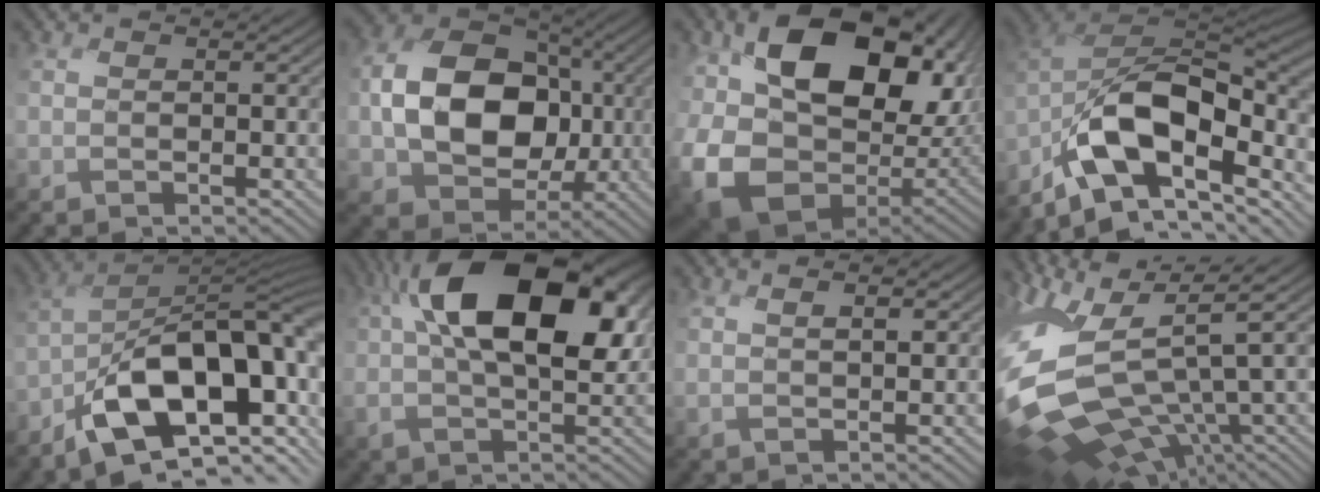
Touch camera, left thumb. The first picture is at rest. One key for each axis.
{"total": 13.5, "fx": -0.6, "fy": 10.5, "fz": 8.5, "tx": -0.156, "ty": -0.007, "tz": -0.010}
{"total": 18.8, "fx": 0.5, "fy": 13.0, "fz": 13.6, "tx": -0.294, "ty": -0.024, "tz": 0.024}
{"total": 14.6, "fx": -7.2, "fy": 7.3, "fz": 10.3, "tx": -0.182, "ty": 0.001, "tz": -0.151}
{"total": 14.4, "fx": -5.8, "fy": 7.1, "fz": 11.1, "tx": -0.166, "ty": -0.003, "tz": -0.127}
{"total": 16.5, "fx": 4.3, "fy": 8.4, "fz": 13.6, "tx": -0.229, "ty": 0.024, "tz": 0.055}
{"total": 2.6, "fx": 1.3, "fy": 0.7, "fz": 2.1, "tx": -0.033, "ty": 0.000, "tz": 0.021}
{"total": 16.0, "fx": -1.3, "fy": 8.1, "fz": 13.8, "tx": -0.311, "ty": -0.031, "tz": 0.000}